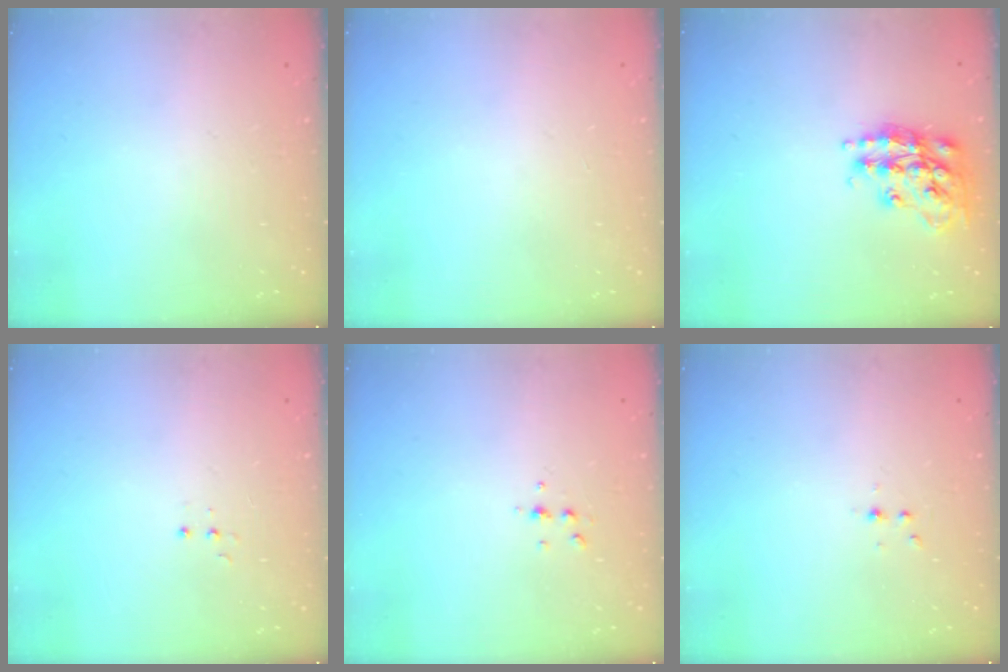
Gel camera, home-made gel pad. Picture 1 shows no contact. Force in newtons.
{"total": 0.0}
{"total": 17.2, "press": 17.2, "slide": 1.4}
{"total": 3.1, "press": 3.0, "slide": 0.8}
{"total": 4.1, "press": 4.0, "slide": 0.9}
{"total": 3.0, "press": 2.6, "slide": 1.5}